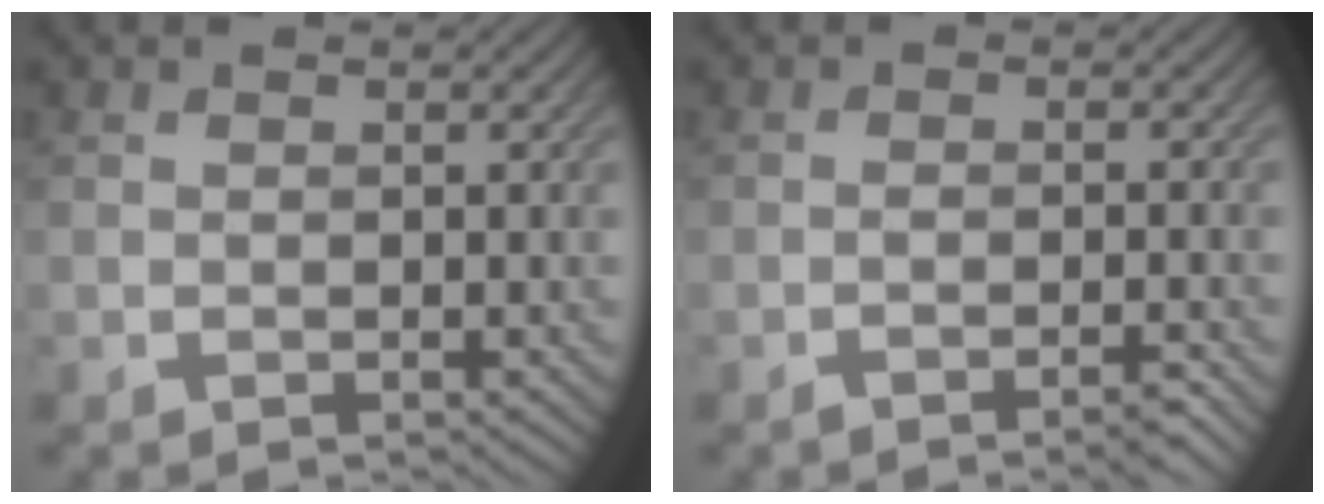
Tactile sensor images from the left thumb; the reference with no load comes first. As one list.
[{"total": 2.4, "force": [-1.6, 0.2, 1.8], "torque": [-0.030, 0.004, -0.038]}]